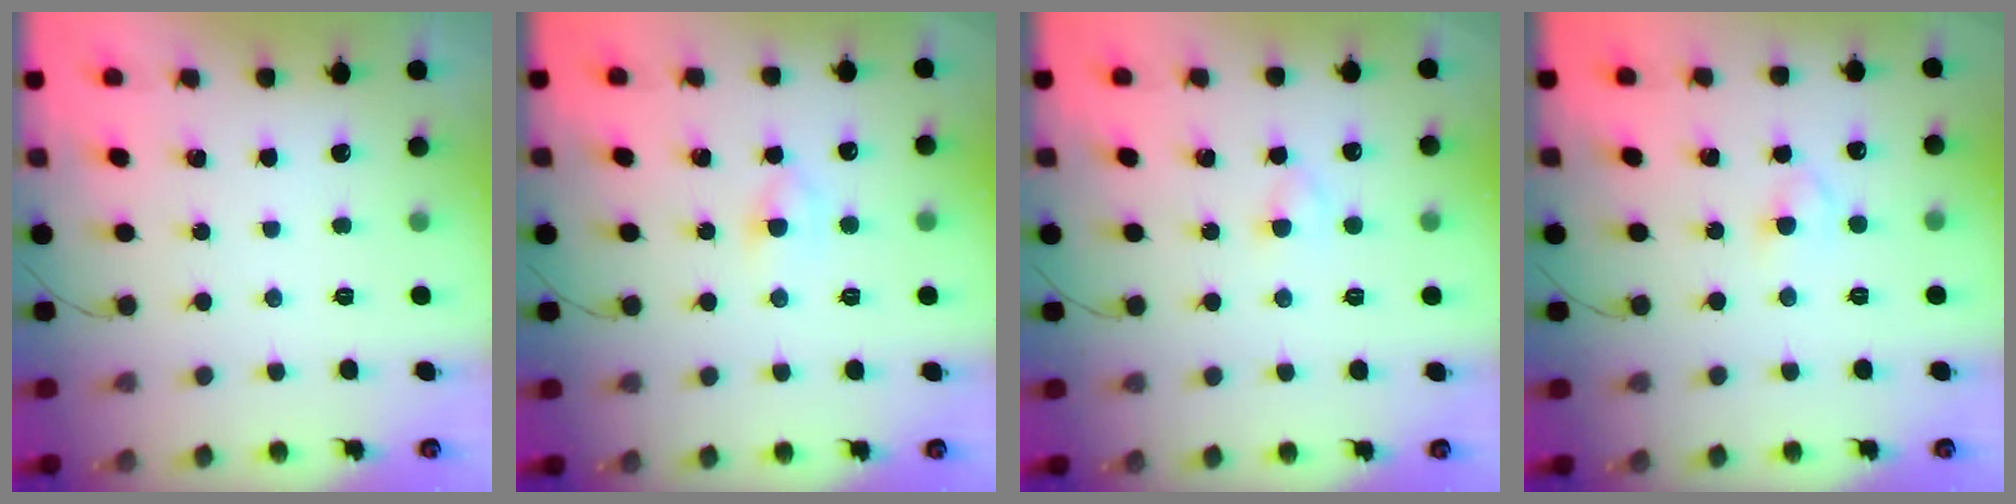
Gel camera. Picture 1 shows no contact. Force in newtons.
{"total": 3.7, "press": 3.5, "slide": 1.3}
{"total": 2.5, "press": 2.3, "slide": 1.0}
{"total": 2.9, "press": 2.7, "slide": 1.1}